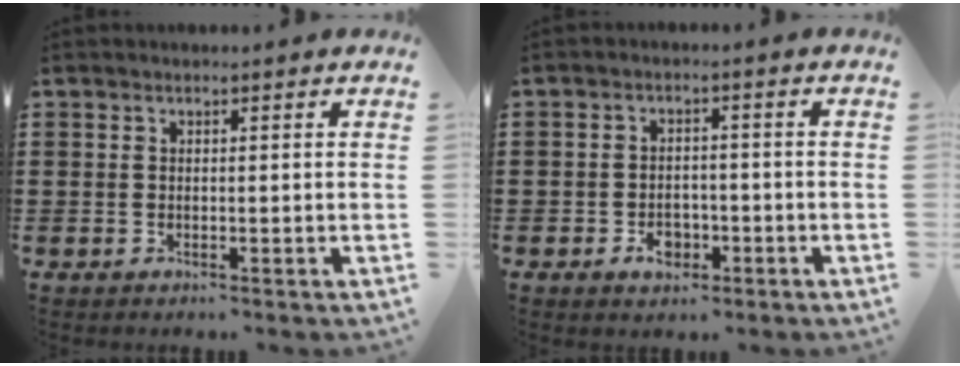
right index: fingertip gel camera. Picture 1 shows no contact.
{"total": 3.4, "force": [-1.5, 2.3, 2.0], "torque": [-0.030, -0.003, -0.030]}